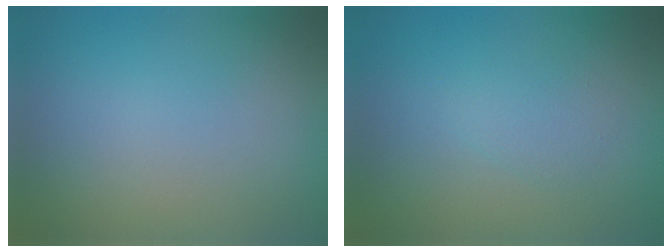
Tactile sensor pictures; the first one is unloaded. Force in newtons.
{"total": 1.3, "press": 1.3, "slide": 0.0}